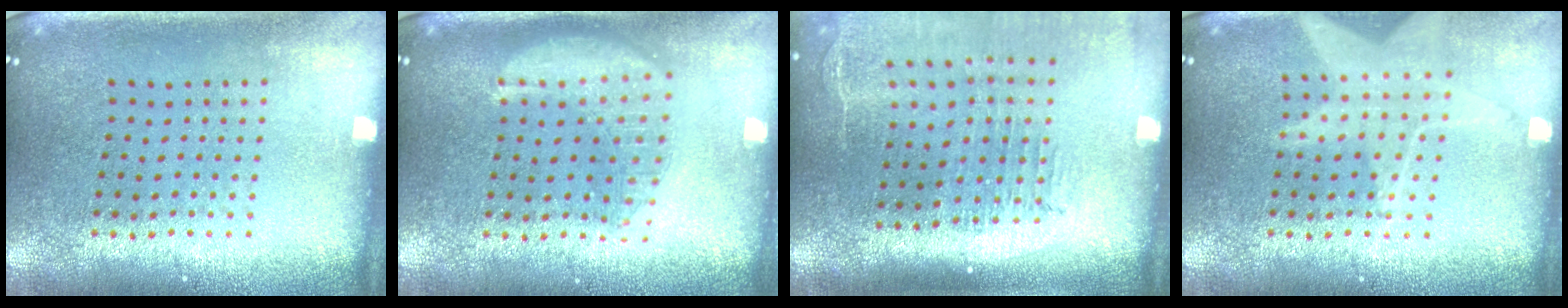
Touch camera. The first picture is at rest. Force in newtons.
{"total": 2.1, "press": 2.1, "slide": 0.1}
{"total": 2.3, "press": 1.9, "slide": 1.3}
{"total": 1.3, "press": 1.3, "slide": 0.3}